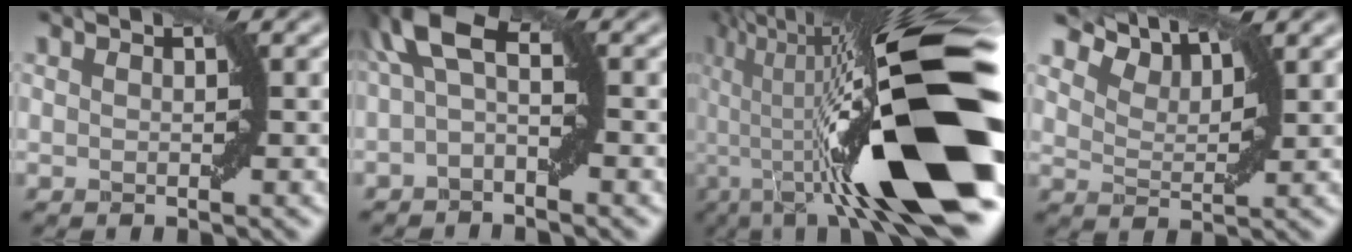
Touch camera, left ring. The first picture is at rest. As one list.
[{"total": 2.5, "force": [-0.1, 0.9, 2.3], "torque": [-0.058, 0.008, 0.008]}, {"total": 16.5, "force": [-6.1, 3.4, 15.0], "torque": [-0.220, 0.004, -0.104]}, {"total": 3.0, "force": [1.9, 1.5, 1.7], "torque": [-0.046, -0.006, 0.051]}]